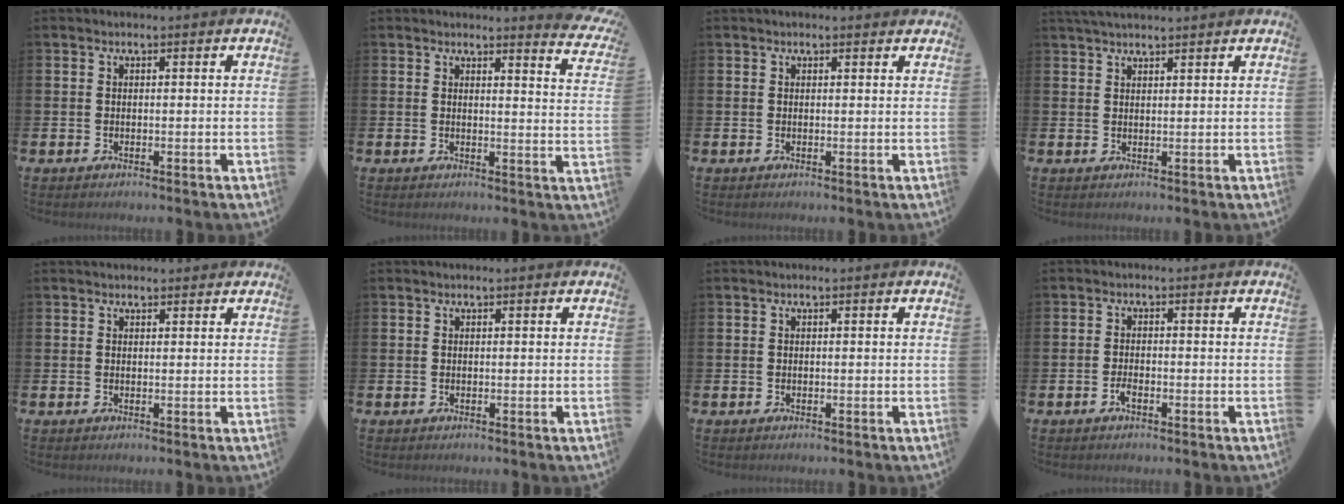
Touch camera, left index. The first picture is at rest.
{"total": 3.0, "force": [3.0, -0.1, 0.2], "torque": [0.005, -0.031, 0.046]}
{"total": 0.6, "force": [0.6, 0.2, 0.2], "torque": [0.007, -0.003, 0.008]}
{"total": 2.6, "force": [2.4, 0.3, 0.8], "torque": [-0.020, -0.002, 0.045]}
{"total": 1.2, "force": [1.0, 0.6, 0.1], "torque": [0.007, 0.002, 0.016]}
{"total": 0.0}
{"total": 0.0}
{"total": 1.6, "force": [-0.9, 0.7, 1.2], "torque": [-0.032, 0.005, -0.015]}